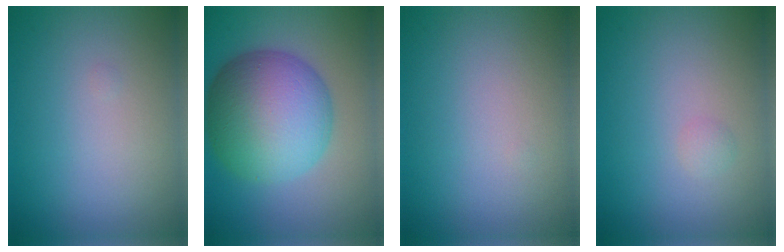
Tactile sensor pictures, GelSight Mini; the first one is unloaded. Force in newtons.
{"total": 11.7, "press": 11.7, "slide": 0.2}
{"total": 0.0}
{"total": 0.6, "press": 0.6, "slide": 0.1}